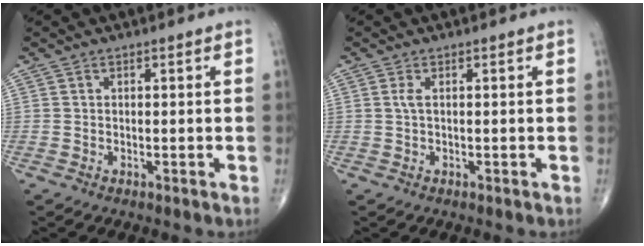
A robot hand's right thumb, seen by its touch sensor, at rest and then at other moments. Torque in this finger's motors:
{"motor_torque": [0.15, 0.17, 0.00, -0.02, -0.02]}